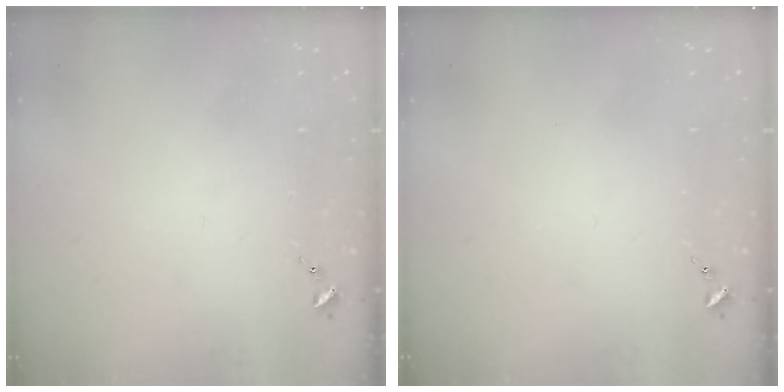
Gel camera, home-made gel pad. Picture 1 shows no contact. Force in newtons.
{"total": 0.0}